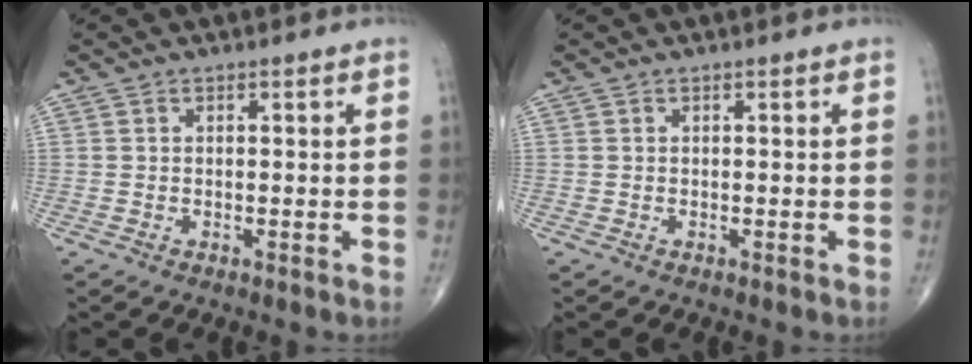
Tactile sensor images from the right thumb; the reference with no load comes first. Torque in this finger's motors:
{"motor_torque": [-0.01, 0.00, -0.18, 0.18, 0.00]}